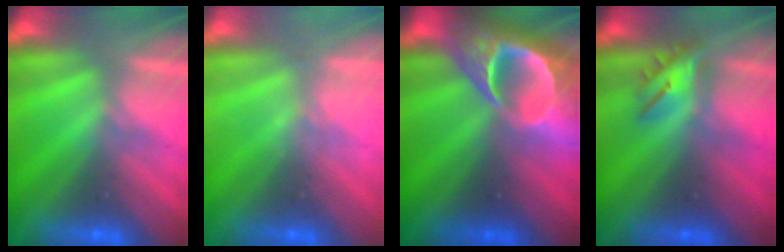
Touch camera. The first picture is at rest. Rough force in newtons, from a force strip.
{"total": 2.1}
{"total": 8.9}
{"total": 4.4}